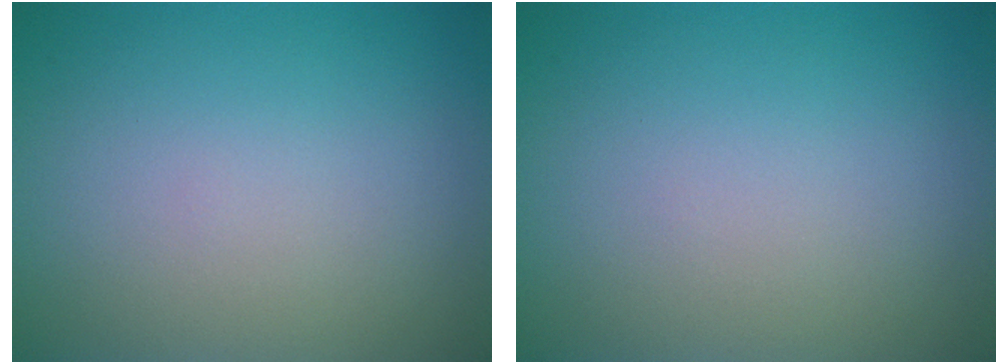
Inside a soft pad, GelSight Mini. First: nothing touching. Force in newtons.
{"total": 0.0}